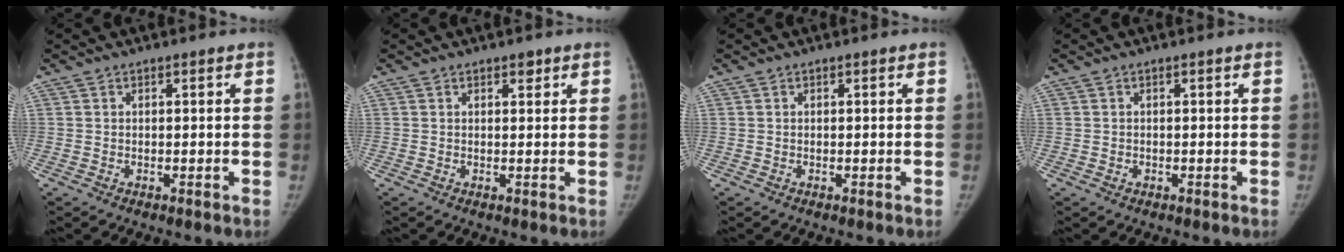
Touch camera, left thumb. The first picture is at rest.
{"total": 1.4, "force": [0.9, 0.7, 0.8], "torque": [-0.002, -0.004, 0.011]}
{"total": 0.0}
{"total": 0.5, "force": [-0.2, 0.5, 0.2], "torque": [-0.002, 0.001, -0.003]}